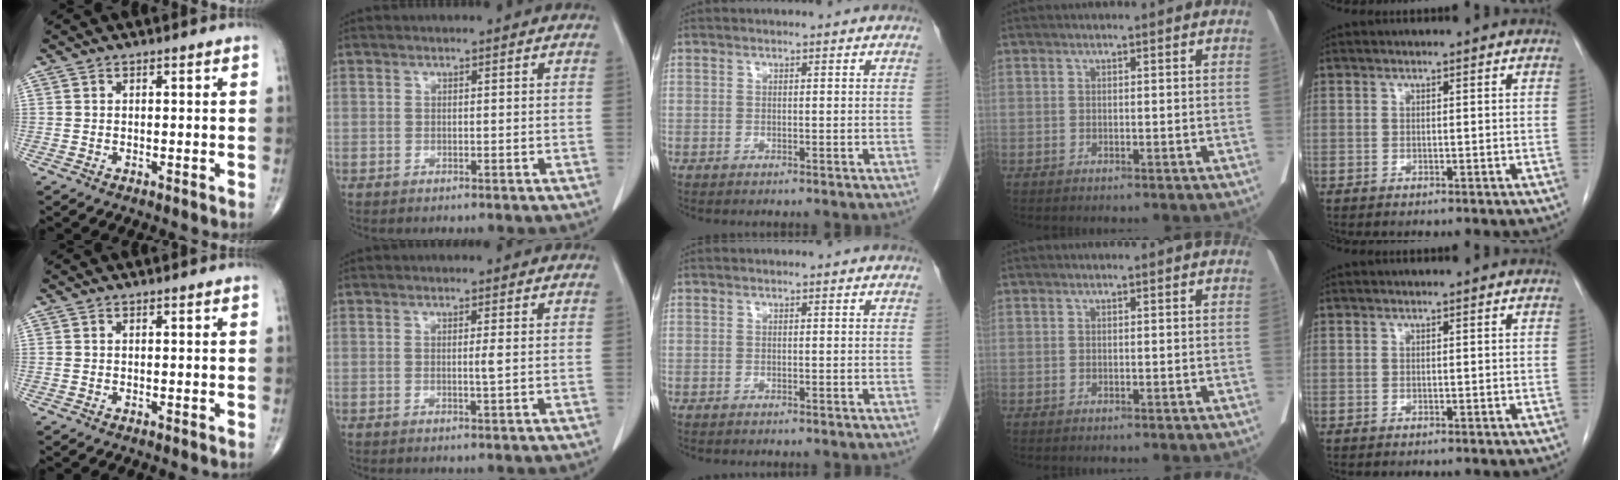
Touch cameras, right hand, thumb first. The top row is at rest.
{"index": {"total": 1.1, "force": [0.1, -0.3, 1.1], "torque": [-0.020, -0.002, -0.001]}}